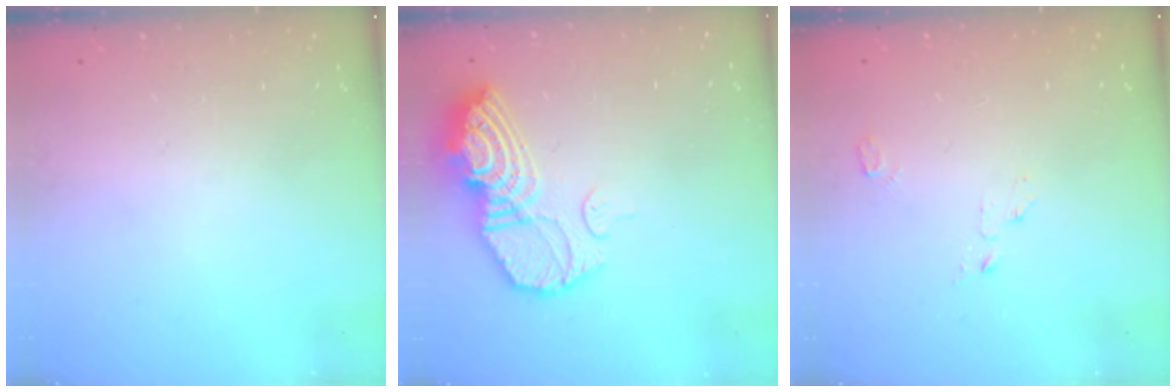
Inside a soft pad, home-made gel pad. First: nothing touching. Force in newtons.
{"total": 15.3, "press": 15.2, "slide": 1.5}
{"total": 2.6, "press": 2.6, "slide": 0.2}